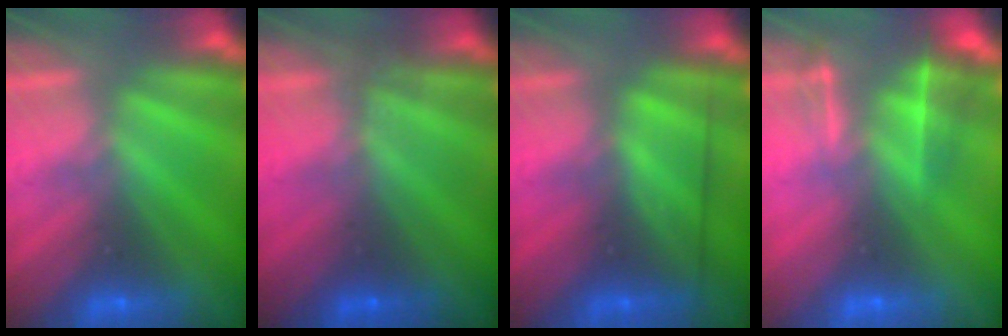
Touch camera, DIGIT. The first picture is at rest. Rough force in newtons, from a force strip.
{"total": 1.0}
{"total": 2.6}
{"total": 4.6}